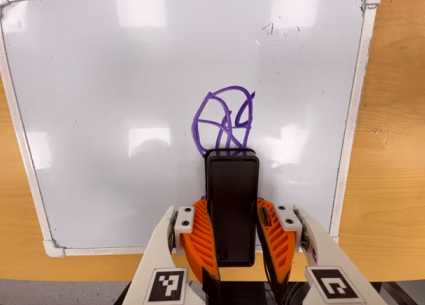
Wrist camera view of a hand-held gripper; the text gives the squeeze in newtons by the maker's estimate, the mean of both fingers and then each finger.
{"total": 10.9, "left": 8.3, "right": 13.4}